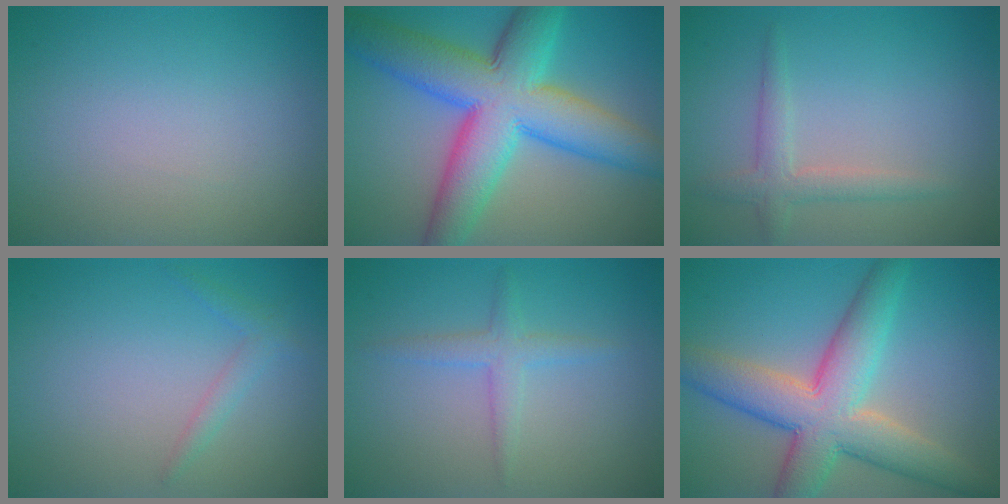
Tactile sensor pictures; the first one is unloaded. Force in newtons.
{"total": 11.8, "press": 11.8, "slide": 0.1}
{"total": 2.3, "press": 2.3, "slide": 0.1}
{"total": 0.7, "press": 0.7, "slide": 0.0}
{"total": 2.0, "press": 2.0, "slide": 0.1}
{"total": 8.7, "press": 8.6, "slide": 0.4}